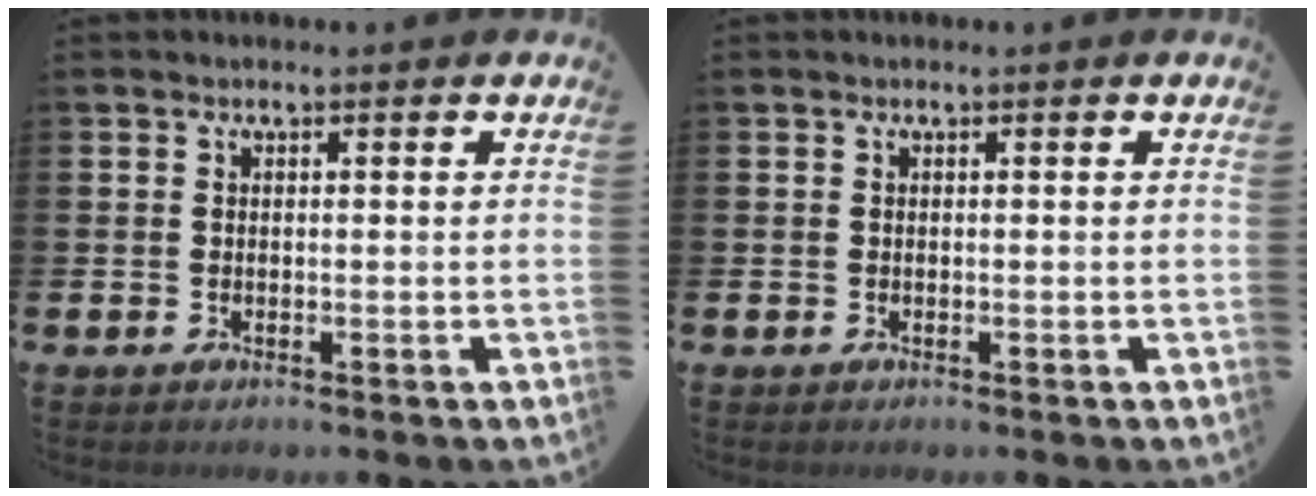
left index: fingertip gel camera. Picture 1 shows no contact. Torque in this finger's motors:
{"motor_torque": [0.00, 0.00, 0.00, 0.00]}